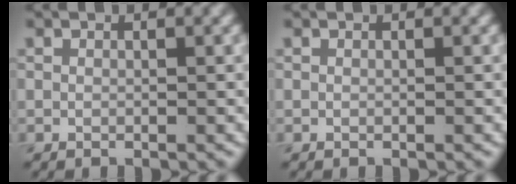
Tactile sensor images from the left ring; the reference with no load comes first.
{"total": 0.0}